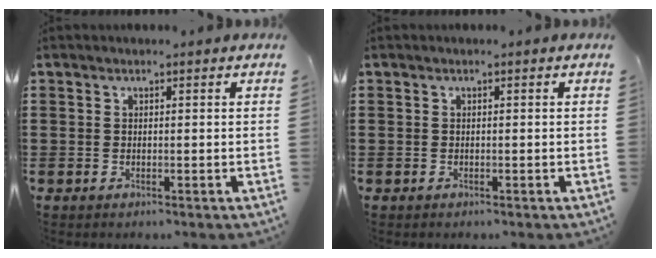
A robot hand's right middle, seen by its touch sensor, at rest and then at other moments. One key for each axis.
{"total": 0.0}